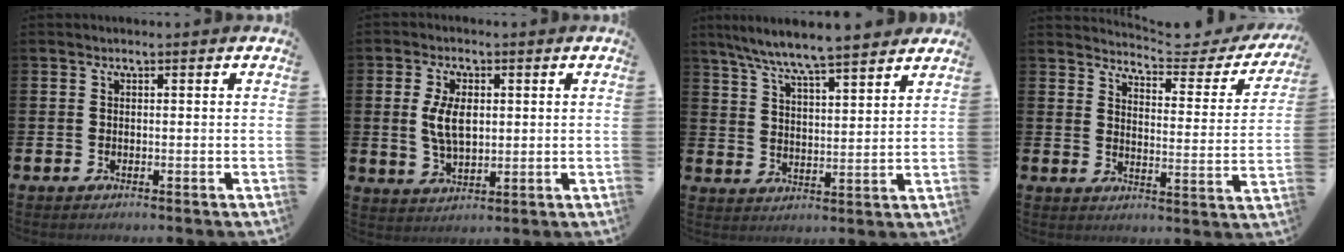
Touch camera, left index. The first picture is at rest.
{"total": 5.8, "force": [1.2, 3.1, 4.7], "torque": [-0.090, 0.007, 0.018]}
{"total": 7.9, "force": [7.5, 0.1, 2.5], "torque": [-0.074, -0.044, 0.135]}
{"total": 4.8, "force": [4.6, 0.7, 1.2], "torque": [-0.027, -0.037, 0.073]}